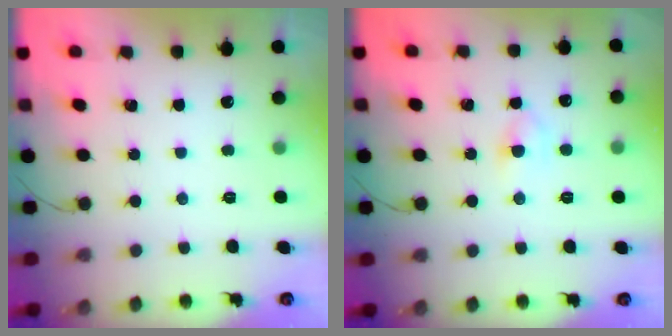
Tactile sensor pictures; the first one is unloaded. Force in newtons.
{"total": 3.7, "press": 3.5, "slide": 1.1}